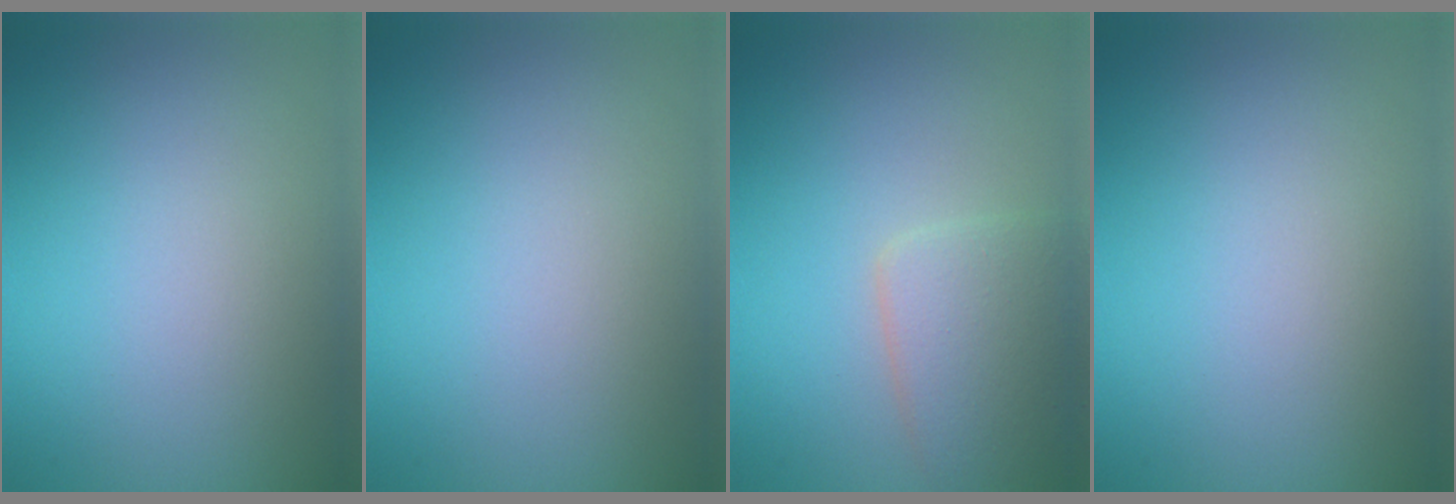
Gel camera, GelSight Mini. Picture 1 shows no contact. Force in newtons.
{"total": 0.0}
{"total": 3.8, "press": 3.8, "slide": 0.1}
{"total": 0.0}